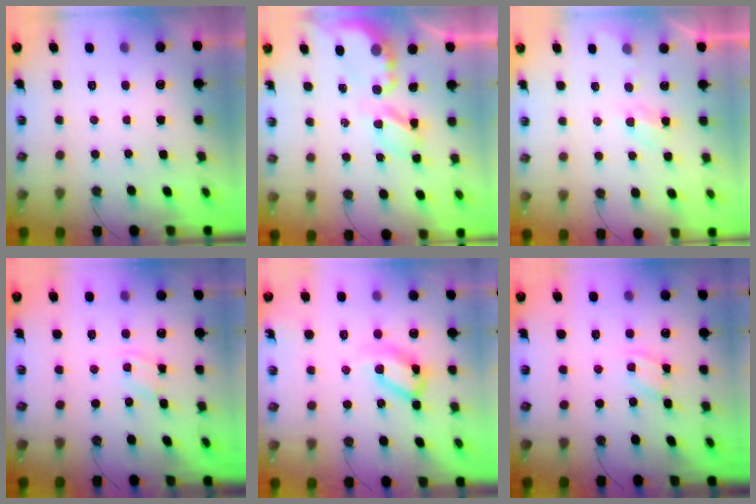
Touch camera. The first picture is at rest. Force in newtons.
{"total": 5.4, "press": 5.4, "slide": 0.5}
{"total": 4.6, "press": 4.6, "slide": 0.6}
{"total": 2.9, "press": 2.9, "slide": 0.4}
{"total": 14.8, "press": 14.8, "slide": 1.1}
{"total": 2.7, "press": 2.7, "slide": 0.4}